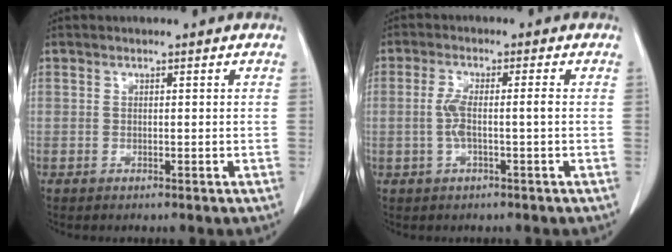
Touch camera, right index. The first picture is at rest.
{"total": 3.9, "force": [-0.5, 0.4, 3.9], "torque": [-0.086, 0.009, -0.009]}